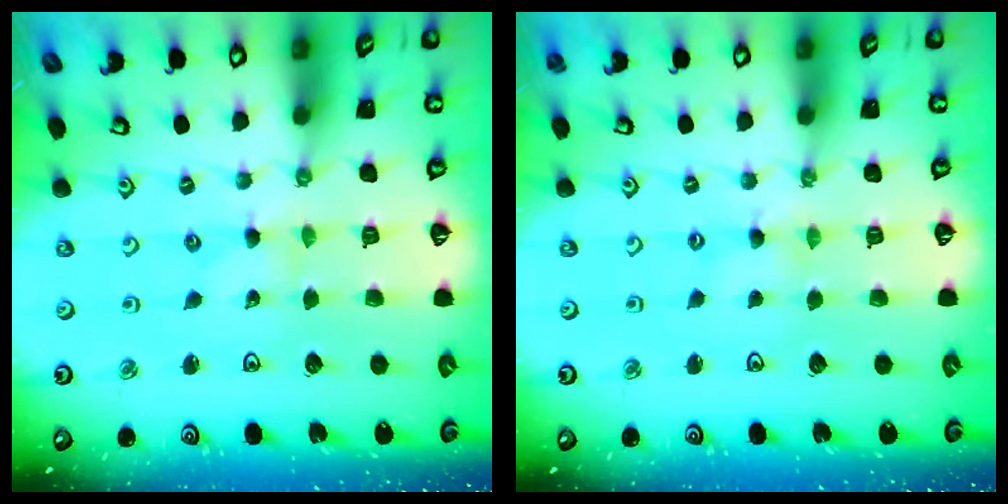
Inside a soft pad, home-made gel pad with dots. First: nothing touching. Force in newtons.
{"total": 0.0}